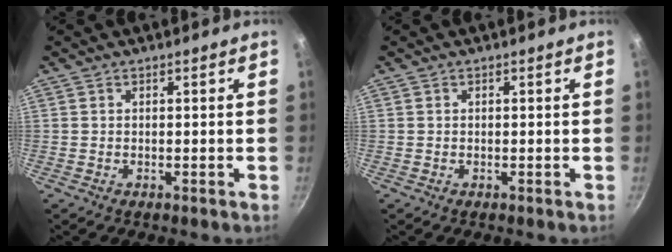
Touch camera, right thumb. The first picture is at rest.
{"total": 0.0}